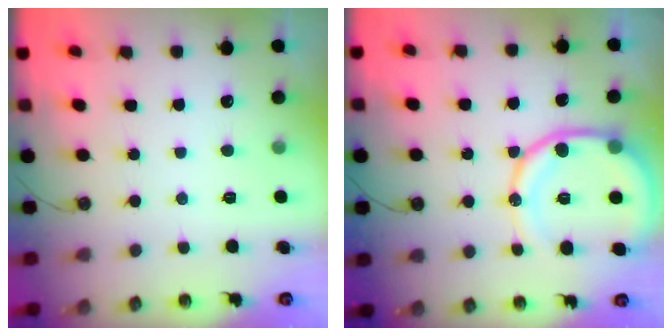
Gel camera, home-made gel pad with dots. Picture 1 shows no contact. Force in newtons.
{"total": 14.2, "press": 14.0, "slide": 2.0}